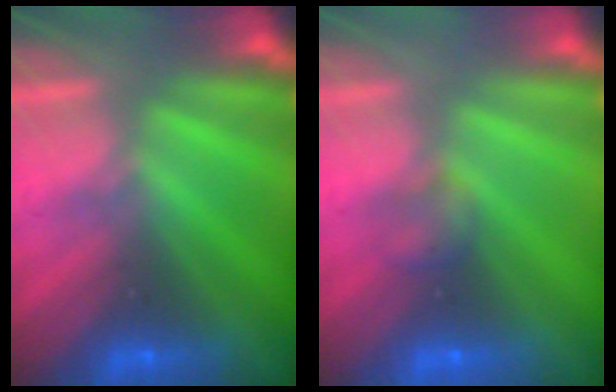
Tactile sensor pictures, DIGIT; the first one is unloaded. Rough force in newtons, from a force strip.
{"total": 1.2}